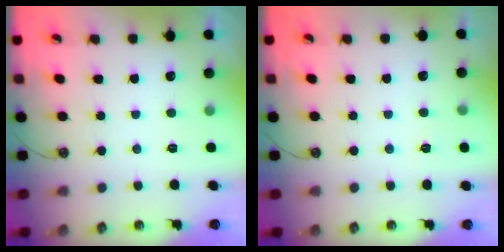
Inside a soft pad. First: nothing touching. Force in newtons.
{"total": 2.7, "press": 2.7, "slide": 0.4}